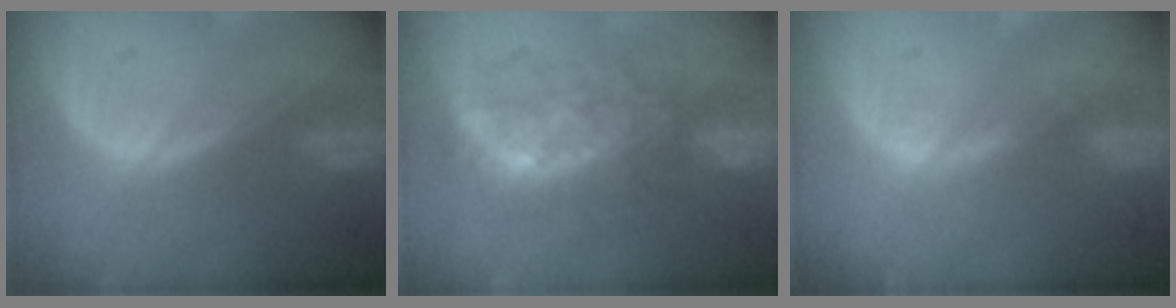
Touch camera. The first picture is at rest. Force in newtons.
{"total": 8.7, "press": 7.5, "slide": 4.4}
{"total": 1.1, "press": 1.1, "slide": 0.2}